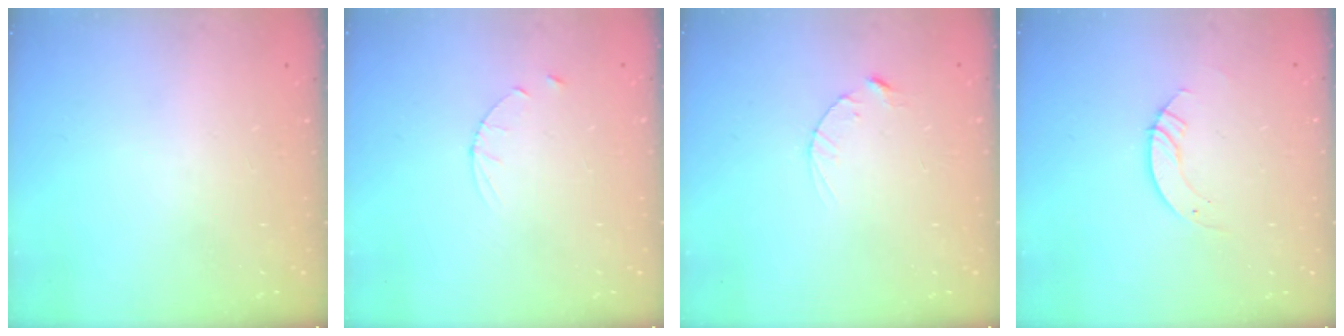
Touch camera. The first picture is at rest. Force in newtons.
{"total": 3.0, "press": 2.9, "slide": 0.4}
{"total": 2.5, "press": 2.5, "slide": 0.4}
{"total": 3.5, "press": 3.5, "slide": 0.1}